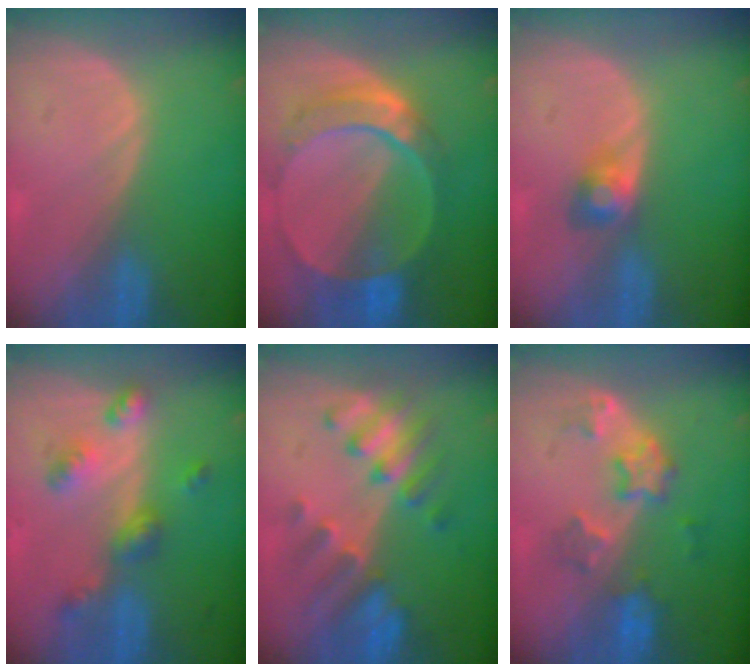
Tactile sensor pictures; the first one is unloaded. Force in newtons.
{"total": 9.4, "press": 8.3, "slide": 4.4}
{"total": 2.7, "press": 2.7, "slide": 0.1}
{"total": 6.3, "press": 5.5, "slide": 3.1}
{"total": 7.8, "press": 7.7, "slide": 0.8}
{"total": 5.9, "press": 5.7, "slide": 1.8}